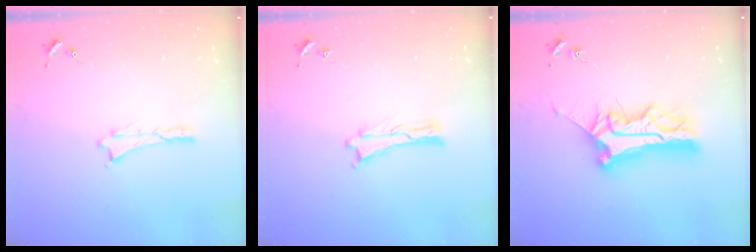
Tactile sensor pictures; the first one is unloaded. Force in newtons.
{"total": 0.0}
{"total": 10.4, "press": 10.3, "slide": 1.1}